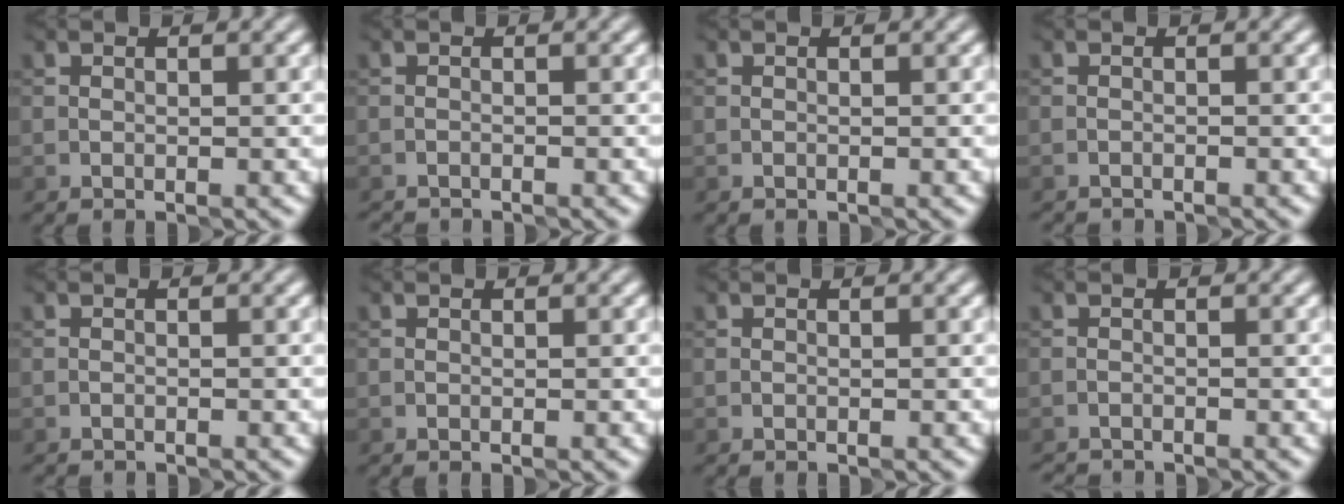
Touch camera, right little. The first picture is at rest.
{"total": 1.3, "force": [-1.3, 0.0, -0.1], "torque": [0.002, -0.009, -0.029]}
{"total": 0.0}
{"total": 1.0, "force": [-1.0, 0.0, -0.2], "torque": [0.004, -0.006, -0.022]}
{"total": 0.6, "force": [-0.6, 0.0, -0.2], "torque": [0.004, -0.002, -0.014]}
{"total": 0.0}
{"total": 0.0}
{"total": 1.8, "force": [-1.8, 0.1, -0.1], "torque": [0.001, -0.011, -0.038]}